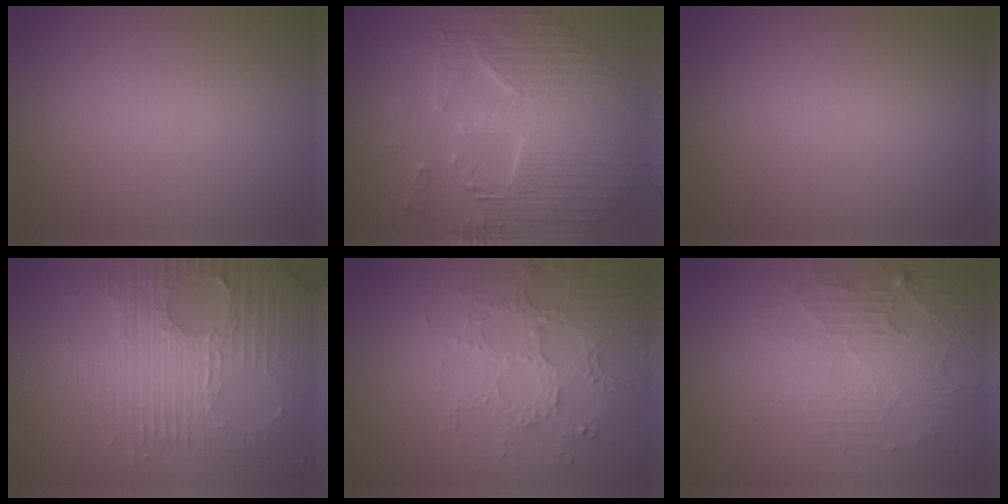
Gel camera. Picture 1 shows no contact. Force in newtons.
{"total": 10.1, "press": 7.5, "slide": 6.8}
{"total": 0.0}
{"total": 8.0, "press": 5.7, "slide": 5.6}
{"total": 4.2, "press": 3.9, "slide": 1.6}
{"total": 3.8, "press": 3.5, "slide": 1.6}